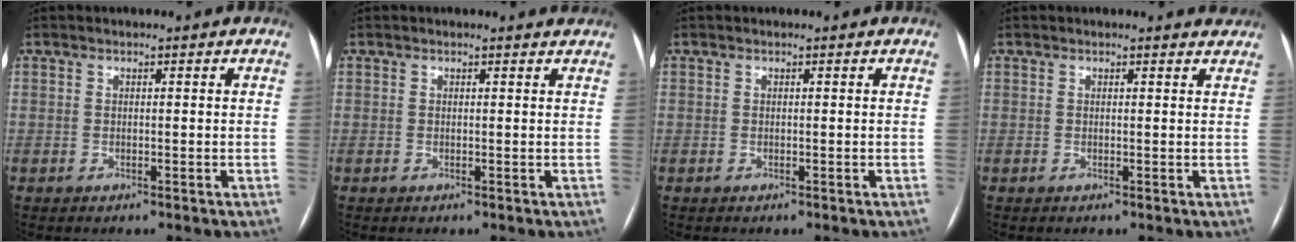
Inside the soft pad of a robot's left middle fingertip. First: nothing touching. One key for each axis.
{"total": 1.1, "fx": 1.1, "fy": 0.1, "fz": -0.1, "tx": -0.009, "ty": -0.006, "tz": 0.002}
{"total": 0.0}
{"total": 1.8, "fx": 1.8, "fy": 0.3, "fz": -0.1, "tx": -0.006, "ty": -0.011, "tz": 0.003}